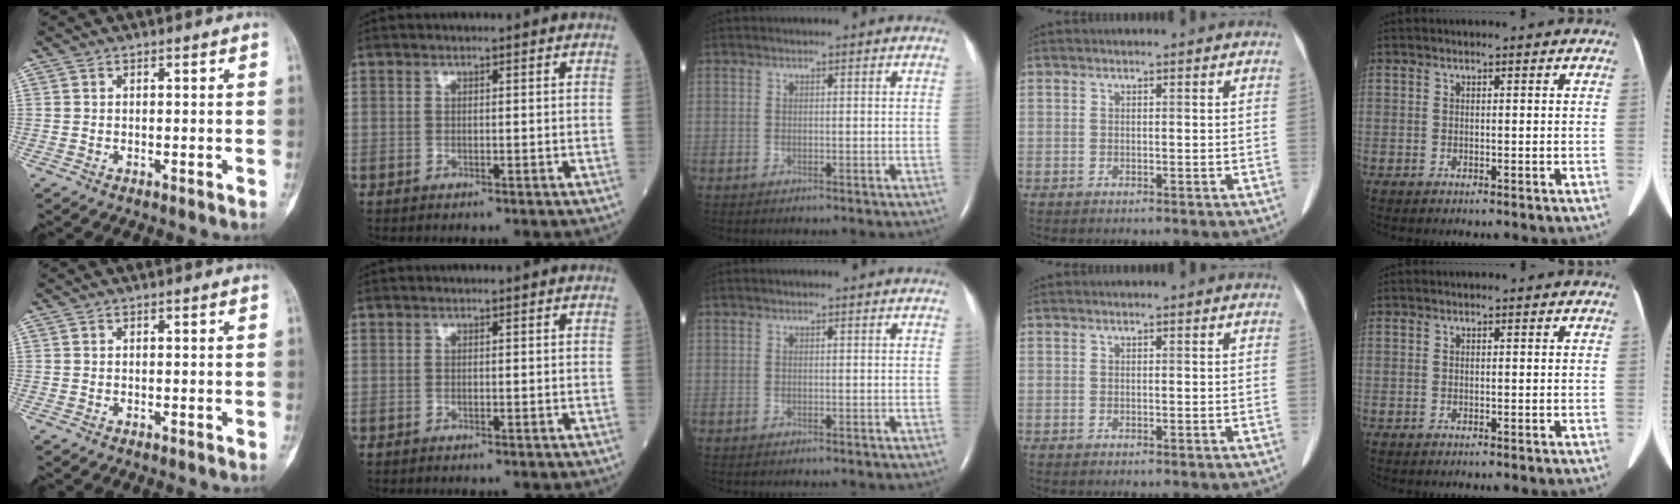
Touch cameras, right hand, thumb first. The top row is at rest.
{}